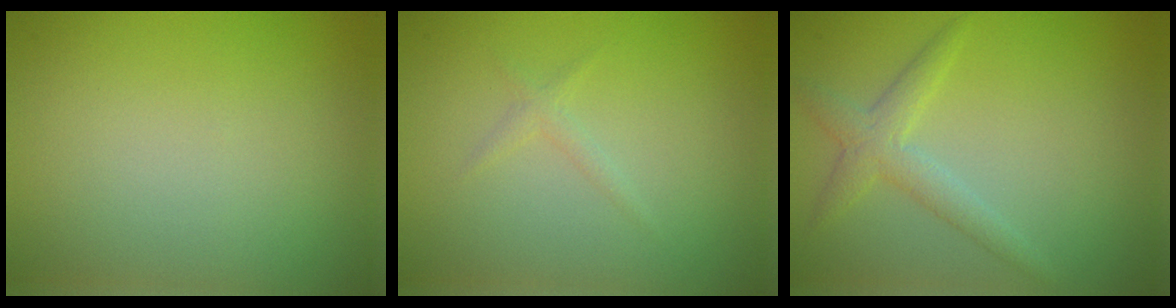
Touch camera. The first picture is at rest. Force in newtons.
{"total": 0.9, "press": 0.9, "slide": 0.0}
{"total": 2.5, "press": 2.5, "slide": 0.0}